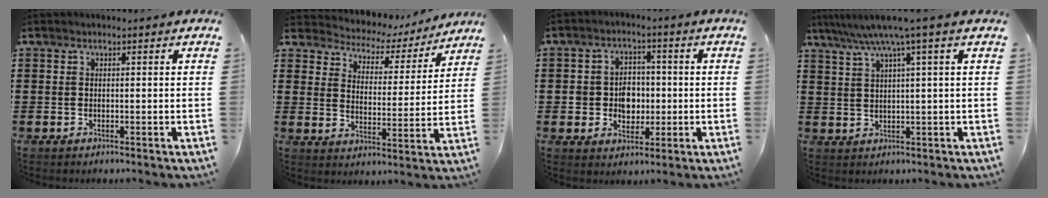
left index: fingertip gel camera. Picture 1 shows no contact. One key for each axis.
{"total": 3.7, "fx": 3.6, "fy": 1.1, "fz": 0.1, "tx": -0.028, "ty": -0.032, "tz": 0.053}
{"total": 5.2, "fx": -0.5, "fy": 4.3, "fz": 2.9, "tx": -0.049, "ty": 0.004, "tz": -0.015}
{"total": 5.6, "fx": 3.0, "fy": -0.7, "fz": 4.7, "tx": -0.099, "ty": -0.010, "tz": 0.047}